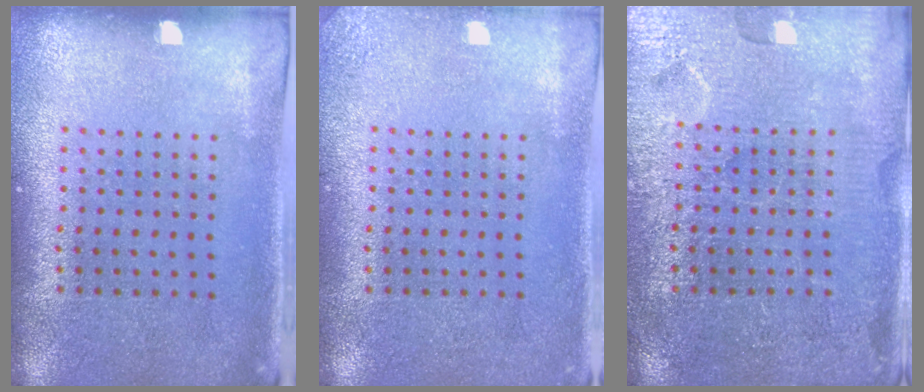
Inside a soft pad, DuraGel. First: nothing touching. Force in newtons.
{"total": 1.4, "press": 1.4, "slide": 0.1}
{"total": 3.7, "press": 3.7, "slide": 0.5}